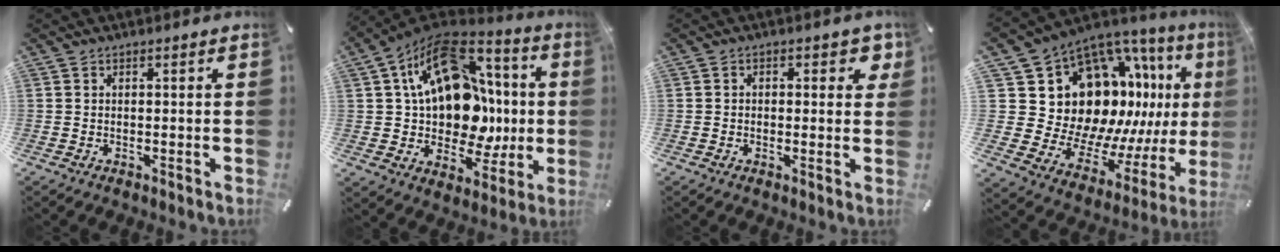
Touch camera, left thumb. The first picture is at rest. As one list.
[{"total": 21.7, "force": [3.5, 15.7, 14.6], "torque": [-0.244, -0.027, 0.063]}, {"total": 3.1, "force": [0.5, 2.0, 2.3], "torque": [-0.015, -0.003, -0.001]}, {"total": 18.9, "force": [5.8, 15.0, 9.9], "torque": [-0.182, -0.099, 0.149]}]